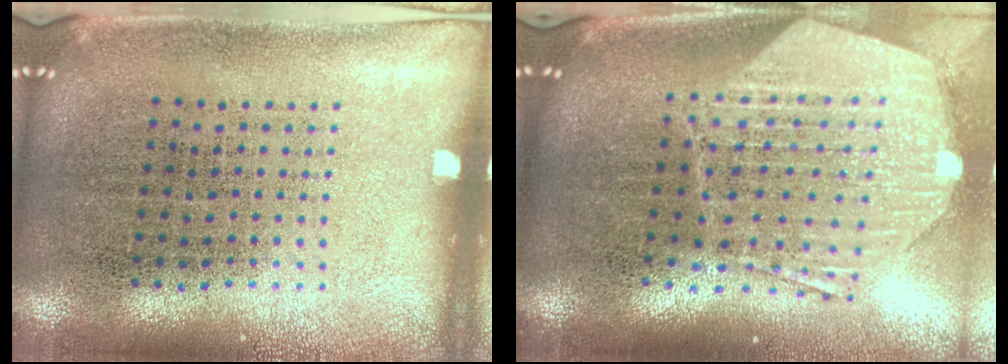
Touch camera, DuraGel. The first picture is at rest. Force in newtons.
{"total": 3.0, "press": 2.4, "slide": 1.8}